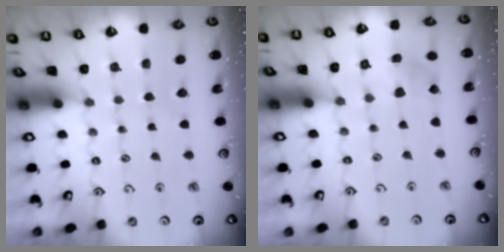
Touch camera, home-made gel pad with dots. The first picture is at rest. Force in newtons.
{"total": 2.9, "press": 2.8, "slide": 0.3}